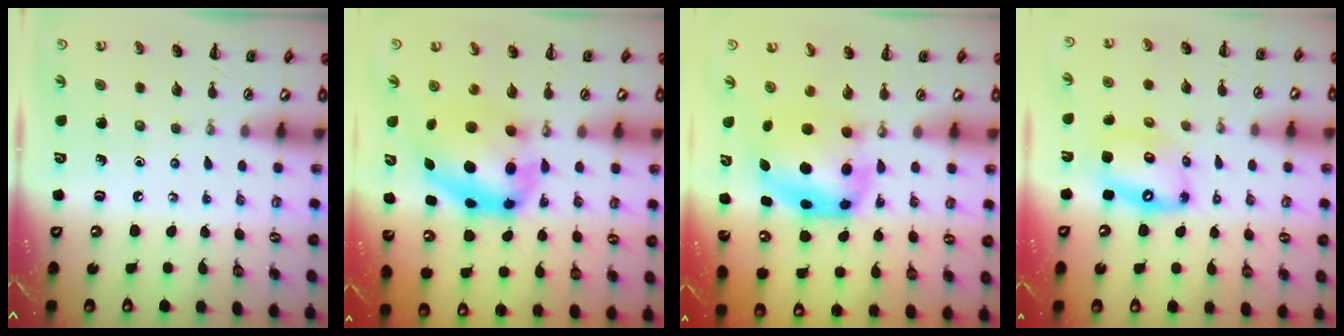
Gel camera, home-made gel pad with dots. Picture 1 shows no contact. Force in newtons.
{"total": 7.9, "press": 7.7, "slide": 1.7}
{"total": 6.1, "press": 6.0, "slide": 1.4}
{"total": 13.0, "press": 12.5, "slide": 3.6}